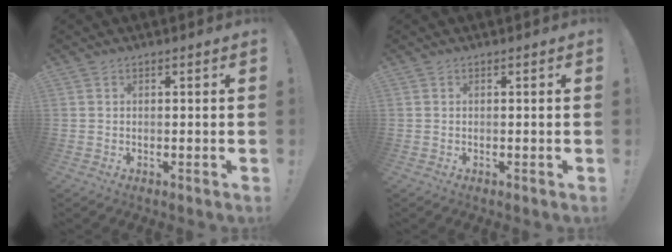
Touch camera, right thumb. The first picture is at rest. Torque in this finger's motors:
{"motor_torque": [0.00, 0.00, 0.02, -0.02, 0.01]}